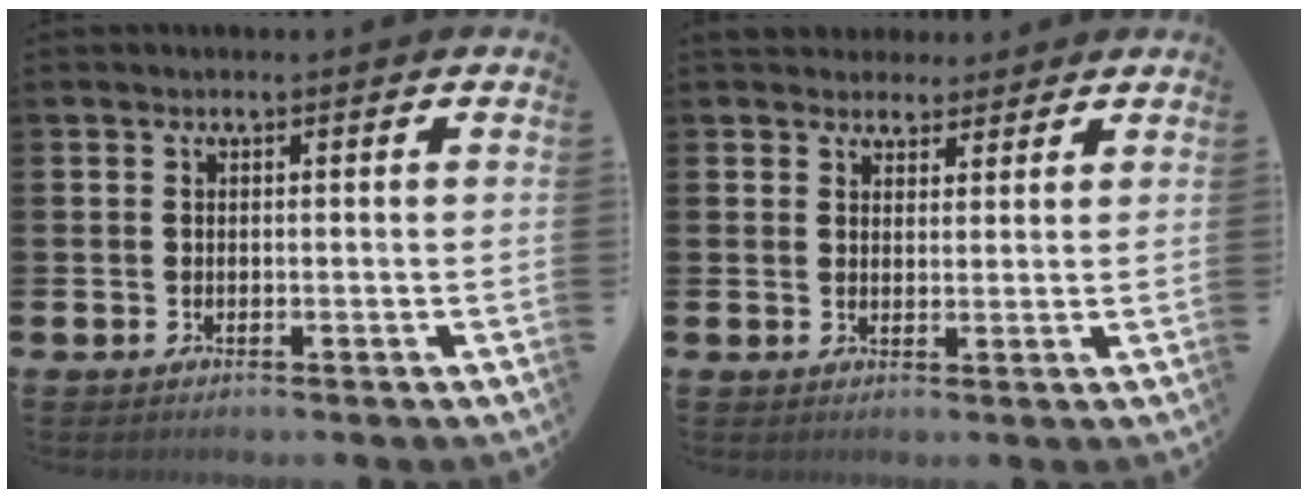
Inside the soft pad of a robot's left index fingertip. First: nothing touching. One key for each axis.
{"total": 3.5, "fx": 3.1, "fy": 1.5, "fz": -0.2, "tx": 0.002, "ty": -0.011, "tz": 0.056}